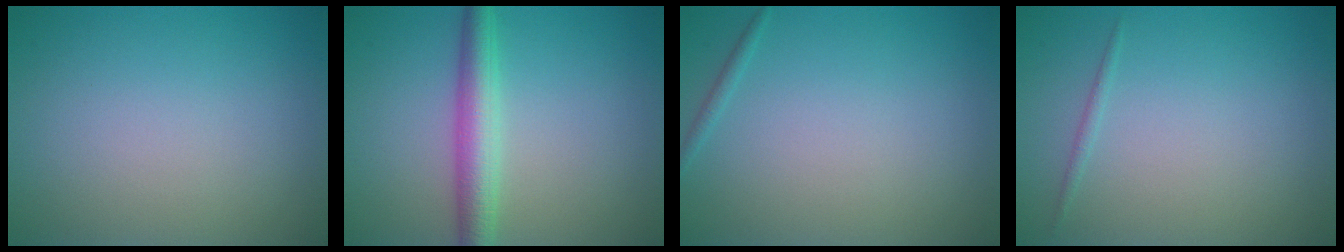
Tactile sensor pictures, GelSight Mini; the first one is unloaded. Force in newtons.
{"total": 3.9, "press": 3.9, "slide": 0.1}
{"total": 0.6, "press": 0.6, "slide": 0.1}
{"total": 0.6, "press": 0.6, "slide": 0.1}